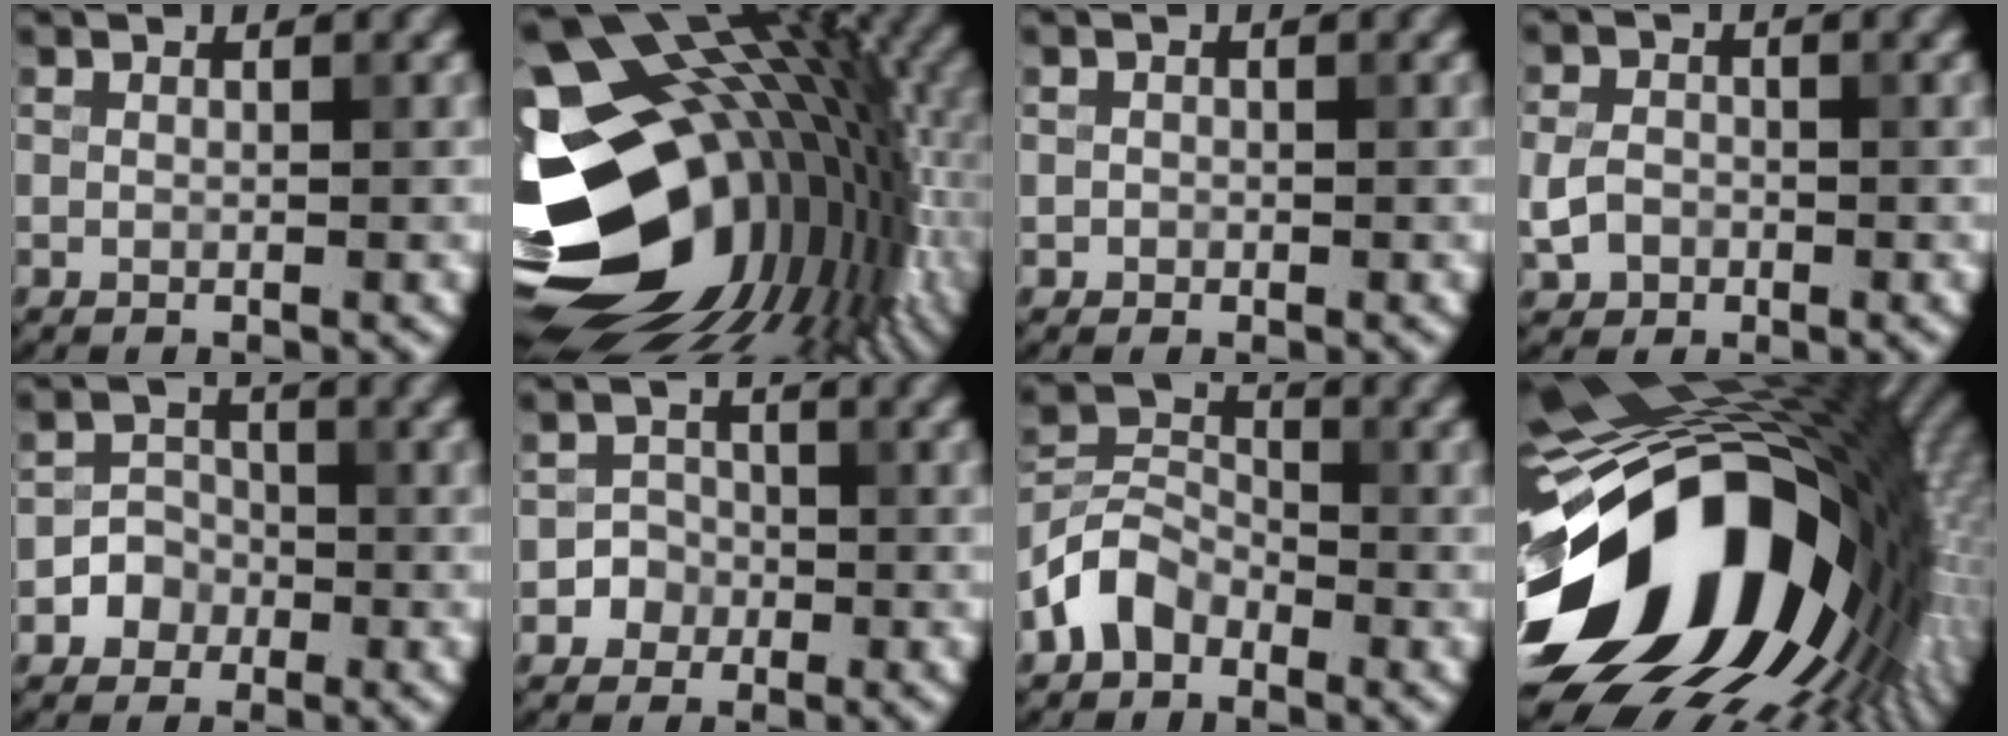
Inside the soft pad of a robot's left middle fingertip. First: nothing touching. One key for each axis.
{"total": 20.2, "fx": -3.6, "fy": 13.7, "fz": 14.4, "tx": -0.247, "ty": -0.023, "tz": -0.046}
{"total": 0.6, "fx": -0.2, "fy": 0.6, "fz": 0.0, "tx": 0.005, "ty": -0.004, "tz": -0.005}
{"total": 2.6, "fx": -0.8, "fy": 2.1, "fz": 1.3, "tx": -0.026, "ty": -0.001, "tz": -0.020}
{"total": 2.5, "fx": -1.1, "fy": 2.2, "fz": 0.5, "tx": 0.014, "ty": 0.007, "tz": -0.026}
{"total": 2.3, "fx": -0.9, "fy": 2.1, "fz": 0.1, "tx": 0.024, "ty": 0.009, "tz": -0.024}
{"total": 4.4, "fx": -2.6, "fy": 3.0, "fz": 1.9, "tx": -0.040, "ty": 0.009, "tz": -0.064}
{"total": 19.2, "fx": -3.7, "fy": 11.6, "fz": 14.9, "tx": -0.249, "ty": -0.025, "tz": -0.070}